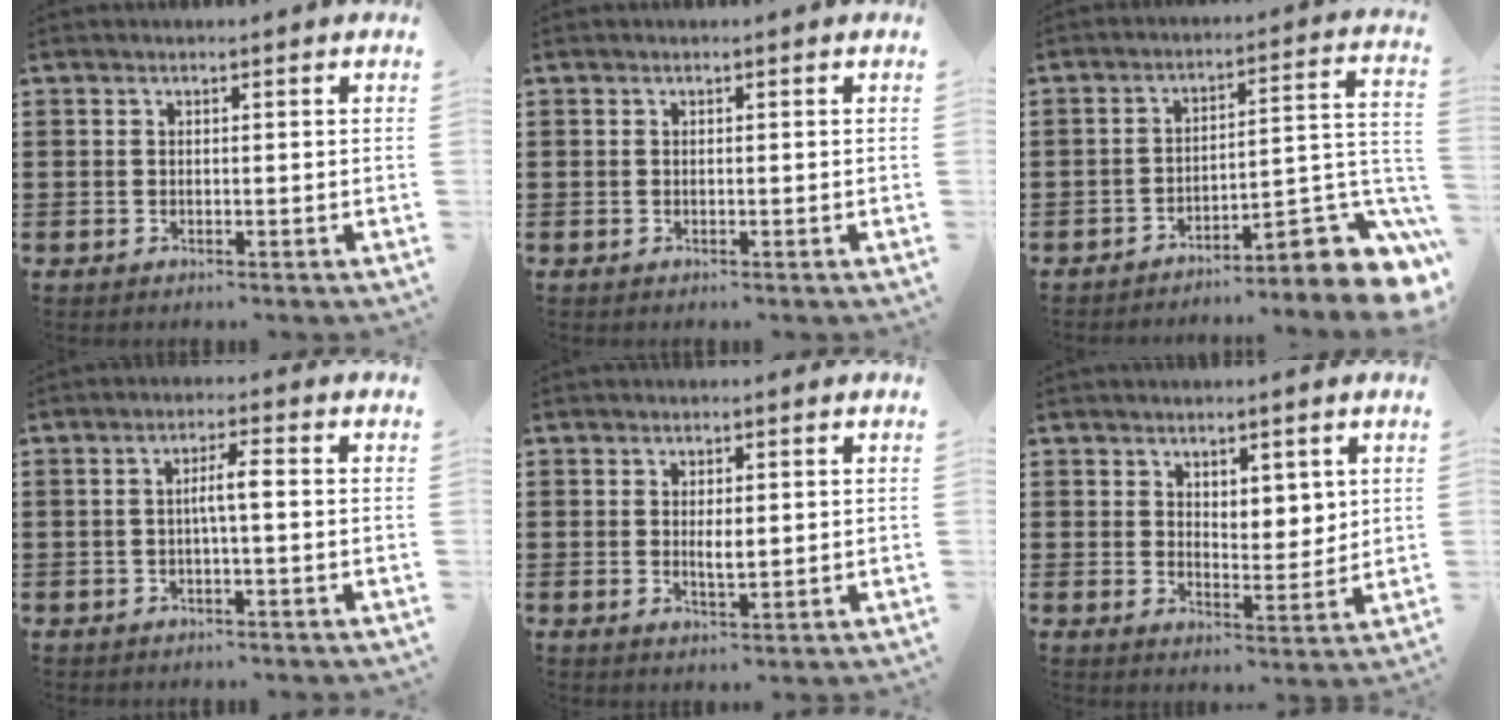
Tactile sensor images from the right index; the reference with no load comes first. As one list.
[{"total": 0.0}, {"total": 7.7, "force": [-5.0, 1.9, 5.6], "torque": [-0.071, -0.008, -0.096]}, {"total": 3.3, "force": [-0.3, 0.3, 3.3], "torque": [-0.061, 0.001, -0.008]}, {"total": 2.2, "force": [0.2, 0.7, 2.1], "torque": [-0.040, -0.001, 0.004]}, {"total": 3.9, "force": [3.1, 2.1, 1.0], "torque": [-0.020, 0.000, 0.056]}]